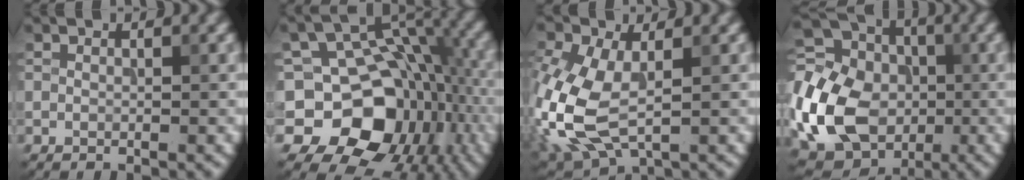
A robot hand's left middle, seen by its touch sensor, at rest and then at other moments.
{"total": 13.4, "force": [-3.7, 10.4, 7.5], "torque": [-0.099, 0.003, -0.069]}
{"total": 9.3, "force": [-1.0, 5.3, 7.5], "torque": [-0.196, -0.010, -0.023]}
{"total": 17.1, "force": [-3.6, 13.8, 9.4], "torque": [-0.234, -0.007, -0.089]}